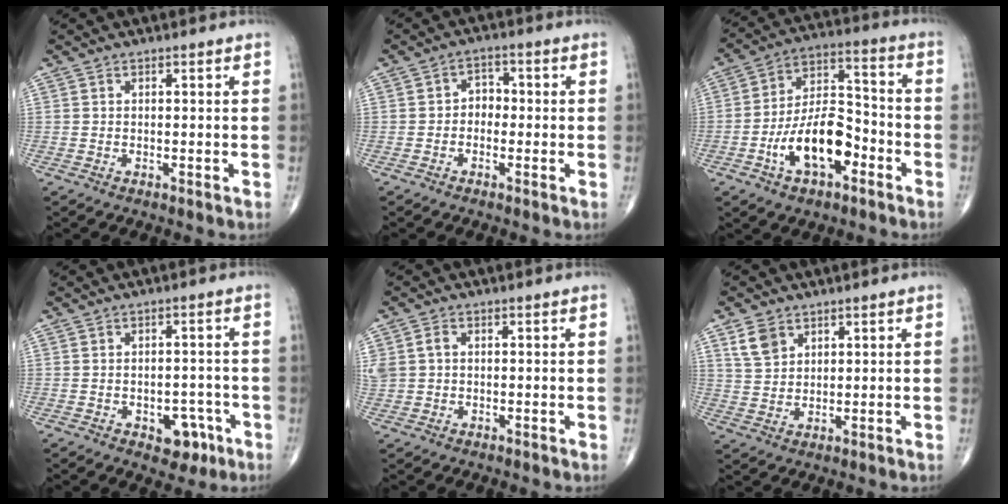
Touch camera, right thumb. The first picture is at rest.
{"total": 3.2, "force": [-0.7, 2.5, 1.8], "torque": [-0.005, 0.016, -0.025]}
{"total": 15.4, "force": [-6.0, 8.1, 11.7], "torque": [-0.186, 0.046, -0.107]}
{"total": 5.8, "force": [-2.6, 3.7, 3.6], "torque": [-0.019, 0.019, -0.028]}
{"total": 4.6, "force": [0.7, 3.6, 2.8], "torque": [-0.074, 0.015, 0.021]}
{"total": 5.0, "force": [2.9, 3.4, 2.3], "torque": [-0.033, -0.012, 0.061]}